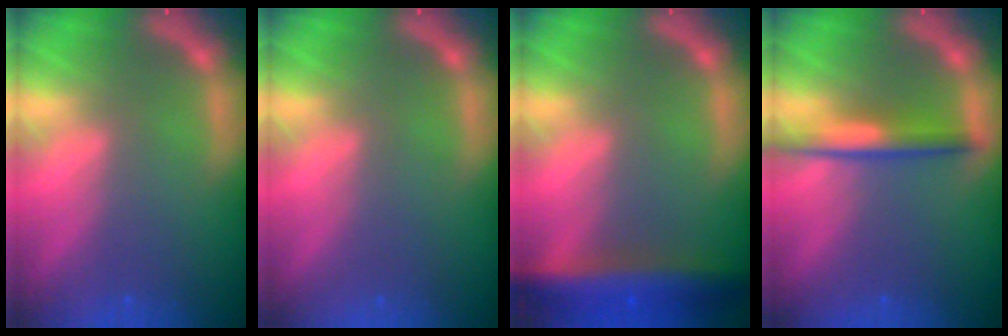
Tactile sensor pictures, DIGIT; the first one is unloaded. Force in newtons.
{"total": 0.0}
{"total": 7.0}
{"total": 3.4}